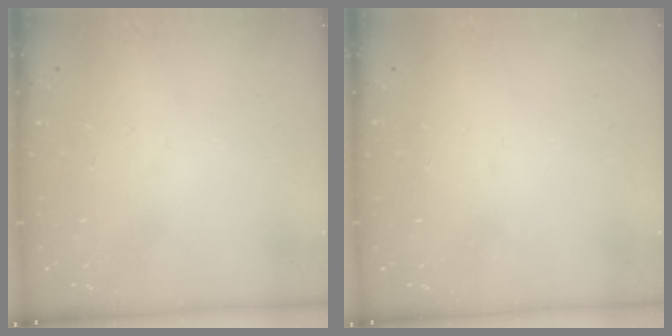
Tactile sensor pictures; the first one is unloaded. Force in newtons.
{"total": 1.6, "press": 1.6, "slide": 0.1}